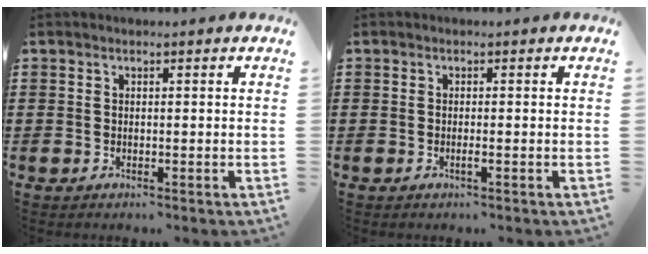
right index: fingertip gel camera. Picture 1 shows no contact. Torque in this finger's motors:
{"motor_torque": [0.50, 0.48, 0.08, 0.01]}